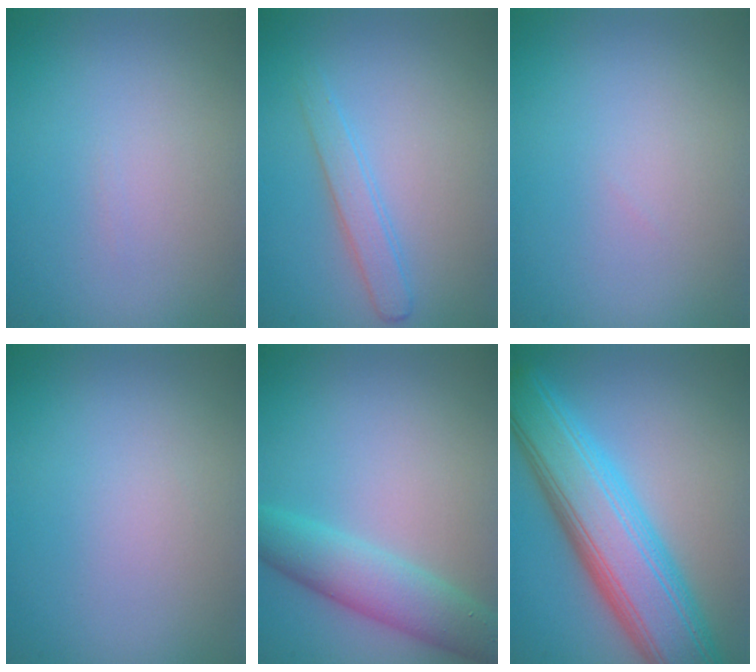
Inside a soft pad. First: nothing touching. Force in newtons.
{"total": 1.9, "press": 1.9, "slide": 0.1}
{"total": 0.0}
{"total": 0.0}
{"total": 4.0, "press": 4.0, "slide": 0.2}
{"total": 10.2, "press": 10.2, "slide": 0.4}